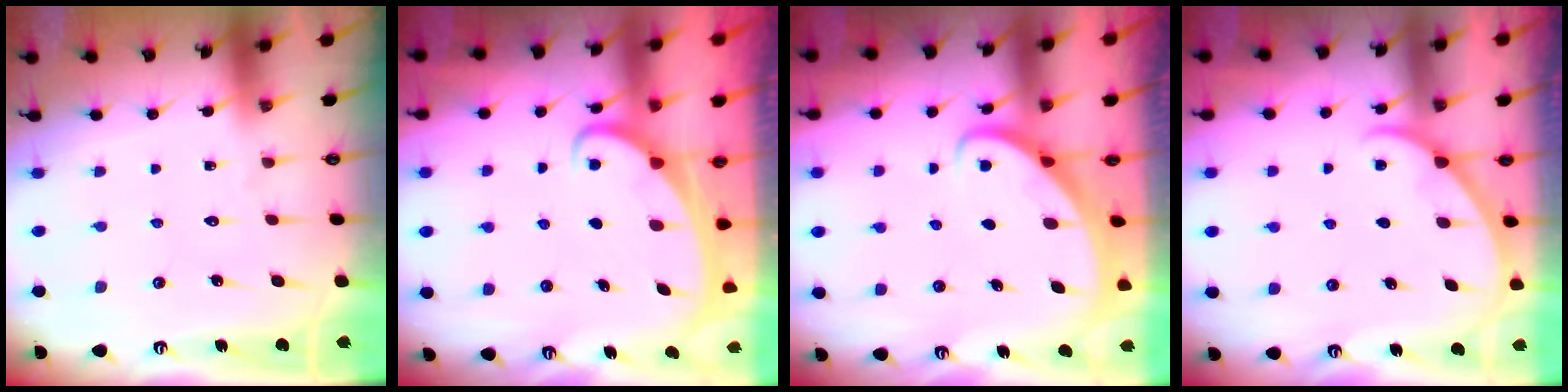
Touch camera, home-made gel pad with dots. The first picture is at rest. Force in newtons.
{"total": 2.3, "press": 2.3, "slide": 0.3}
{"total": 2.6, "press": 2.6, "slide": 0.2}
{"total": 1.8, "press": 1.8, "slide": 0.1}